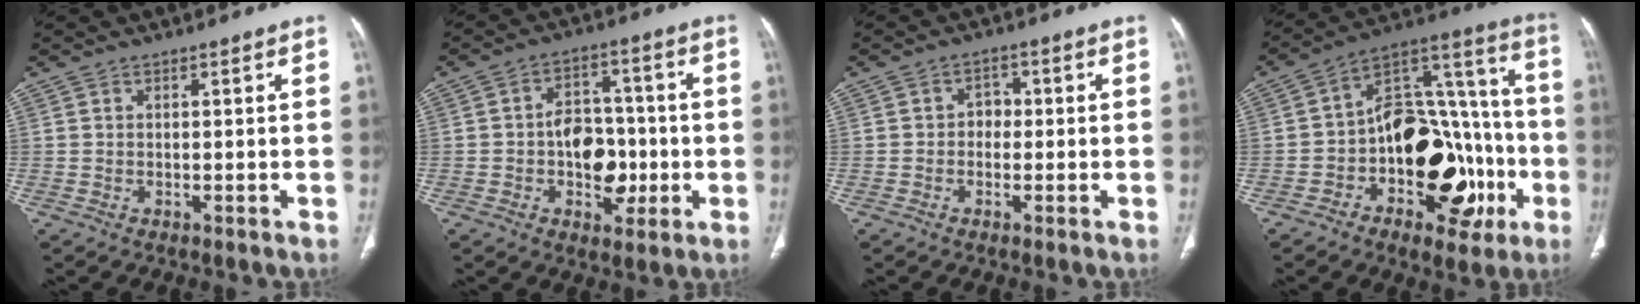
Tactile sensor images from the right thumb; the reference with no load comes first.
{"total": 10.4, "force": [-1.7, 7.2, 7.3], "torque": [-0.064, 0.025, -0.023]}
{"total": 2.6, "force": [-0.3, 2.2, 1.4], "torque": [0.000, 0.011, -0.014]}
{"total": 24.6, "force": [-7.0, 14.6, 18.5], "torque": [-0.223, 0.062, -0.099]}